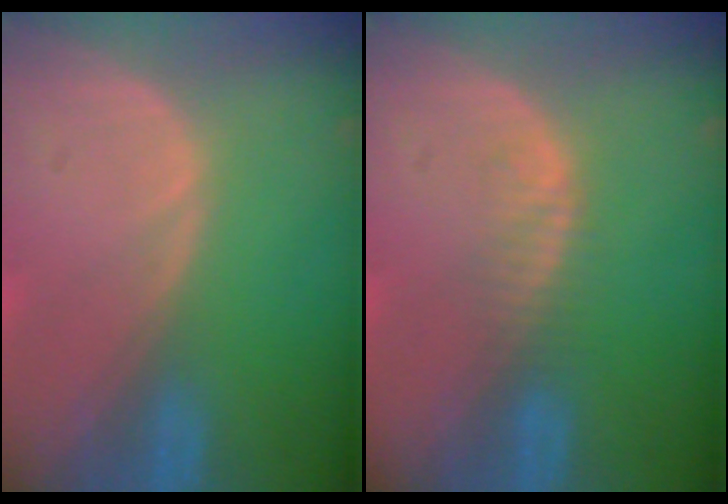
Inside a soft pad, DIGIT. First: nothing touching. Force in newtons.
{"total": 2.3, "press": 2.3, "slide": 0.3}